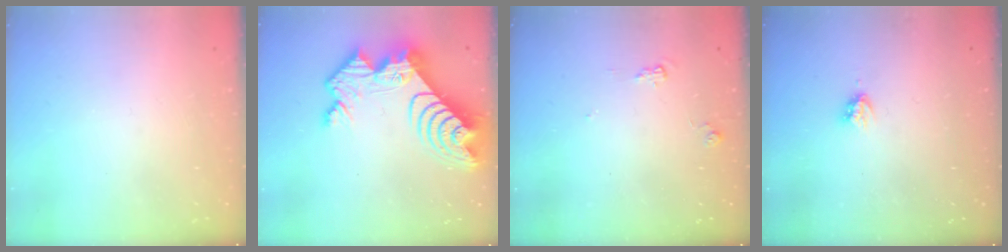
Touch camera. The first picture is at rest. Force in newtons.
{"total": 18.7, "press": 18.6, "slide": 1.6}
{"total": 5.3, "press": 5.3, "slide": 0.2}
{"total": 3.5, "press": 3.5, "slide": 0.1}